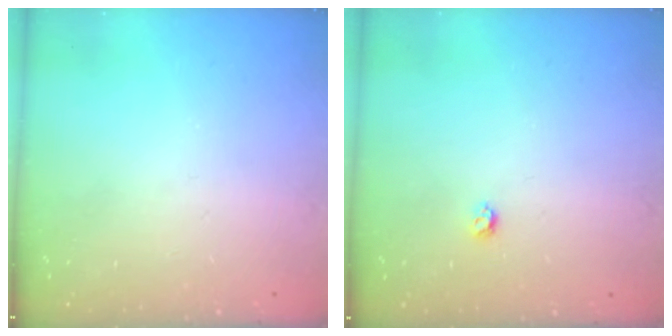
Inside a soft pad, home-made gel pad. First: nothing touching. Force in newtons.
{"total": 3.2, "press": 3.2, "slide": 0.5}